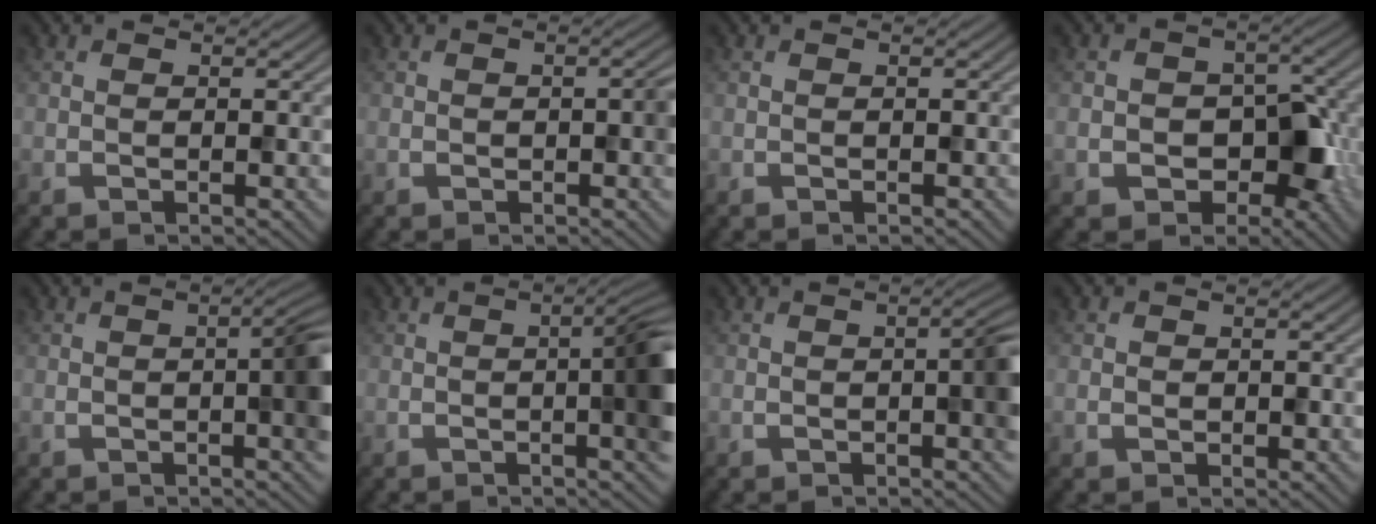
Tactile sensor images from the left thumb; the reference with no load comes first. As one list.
[{"total": 1.9, "force": [-0.4, 1.0, 1.5], "torque": [-0.024, 0.000, -0.007]}, {"total": 0.0}, {"total": 6.9, "force": [-2.2, 5.0, 4.2], "torque": [-0.056, -0.004, -0.036]}, {"total": 4.6, "force": [-0.5, 1.0, 4.5], "torque": [-0.067, 0.004, -0.008]}, {"total": 7.0, "force": [-0.7, 1.7, 6.8], "torque": [-0.094, 0.001, -0.010]}, {"total": 3.5, "force": [-0.4, 0.8, 3.3], "torque": [-0.051, 0.005, -0.009]}, {"total": 1.1, "force": [-0.3, 1.0, 0.5], "torque": [-0.010, -0.005, -0.006]}]